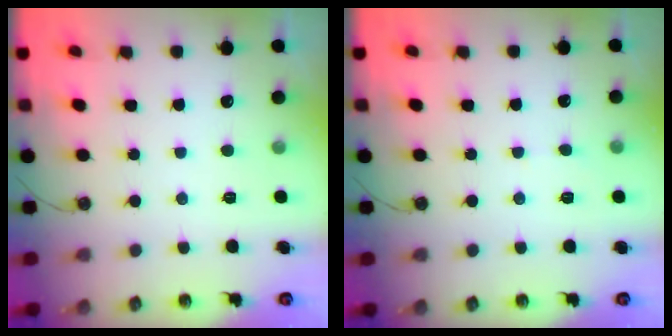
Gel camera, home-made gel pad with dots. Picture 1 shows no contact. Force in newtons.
{"total": 3.9, "press": 3.9, "slide": 0.5}